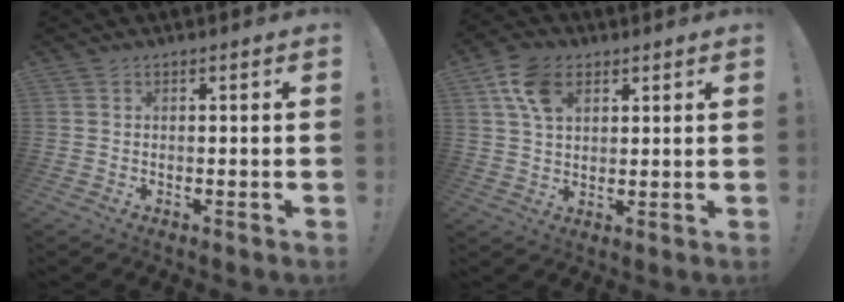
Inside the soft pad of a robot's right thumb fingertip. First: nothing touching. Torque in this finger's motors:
{"motor_torque": [1.11, 1.19, 0.18, -0.02, 0.06]}